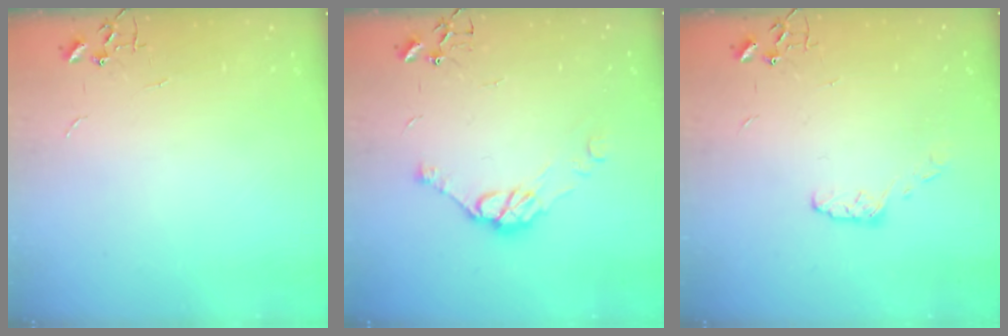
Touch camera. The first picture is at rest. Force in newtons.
{"total": 10.1, "press": 10.0, "slide": 0.7}
{"total": 5.5, "press": 5.4, "slide": 0.9}